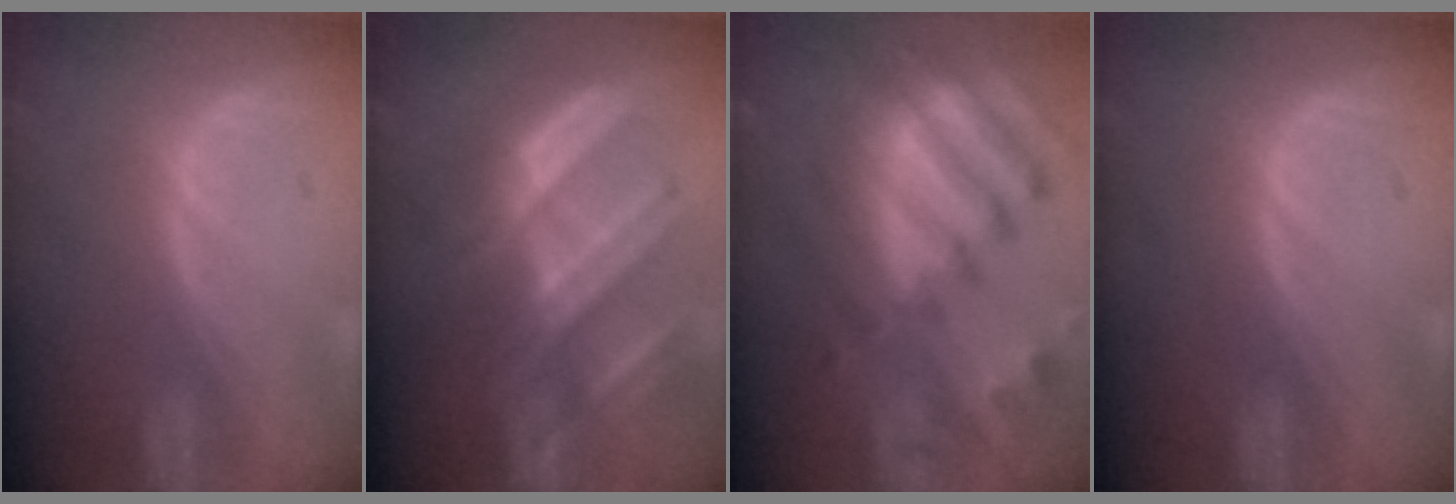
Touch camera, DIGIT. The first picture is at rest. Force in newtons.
{"total": 9.2, "press": 8.2, "slide": 4.1}
{"total": 12.3, "press": 10.6, "slide": 6.2}
{"total": 0.0}